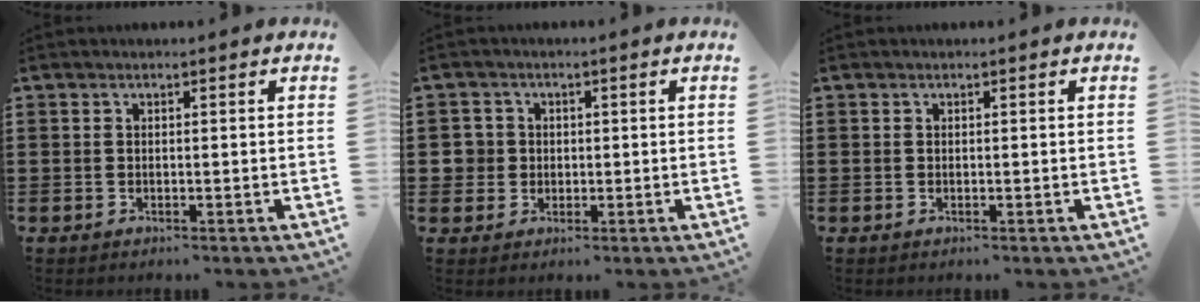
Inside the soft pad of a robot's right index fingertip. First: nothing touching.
{"total": 3.3, "force": [0.1, 3.3, 0.7], "torque": [-0.037, 0.009, -0.003]}
{"total": 0.0}